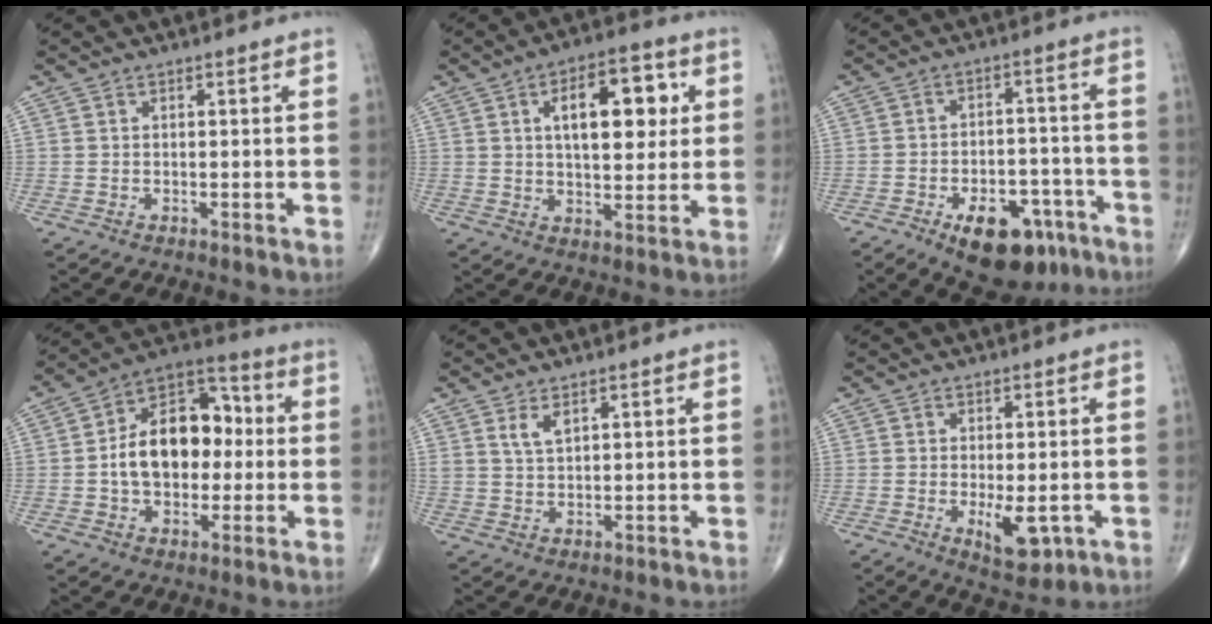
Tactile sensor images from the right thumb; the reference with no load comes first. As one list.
[{"total": 13.7, "force": [3.6, 6.8, 11.4], "torque": [-0.135, 0.000, 0.053]}, {"total": 14.2, "force": [-8.1, 7.5, 8.8], "torque": [-0.095, 0.046, -0.112]}, {"total": 16.8, "force": [0.0, 11.1, 12.5], "torque": [-0.165, 0.038, -0.007]}, {"total": 3.1, "force": [1.8, 1.4, 2.1], "torque": [-0.035, -0.010, 0.040]}, {"total": 6.2, "force": [-1.8, 2.9, 5.2], "torque": [-0.064, -0.009, -0.018]}]